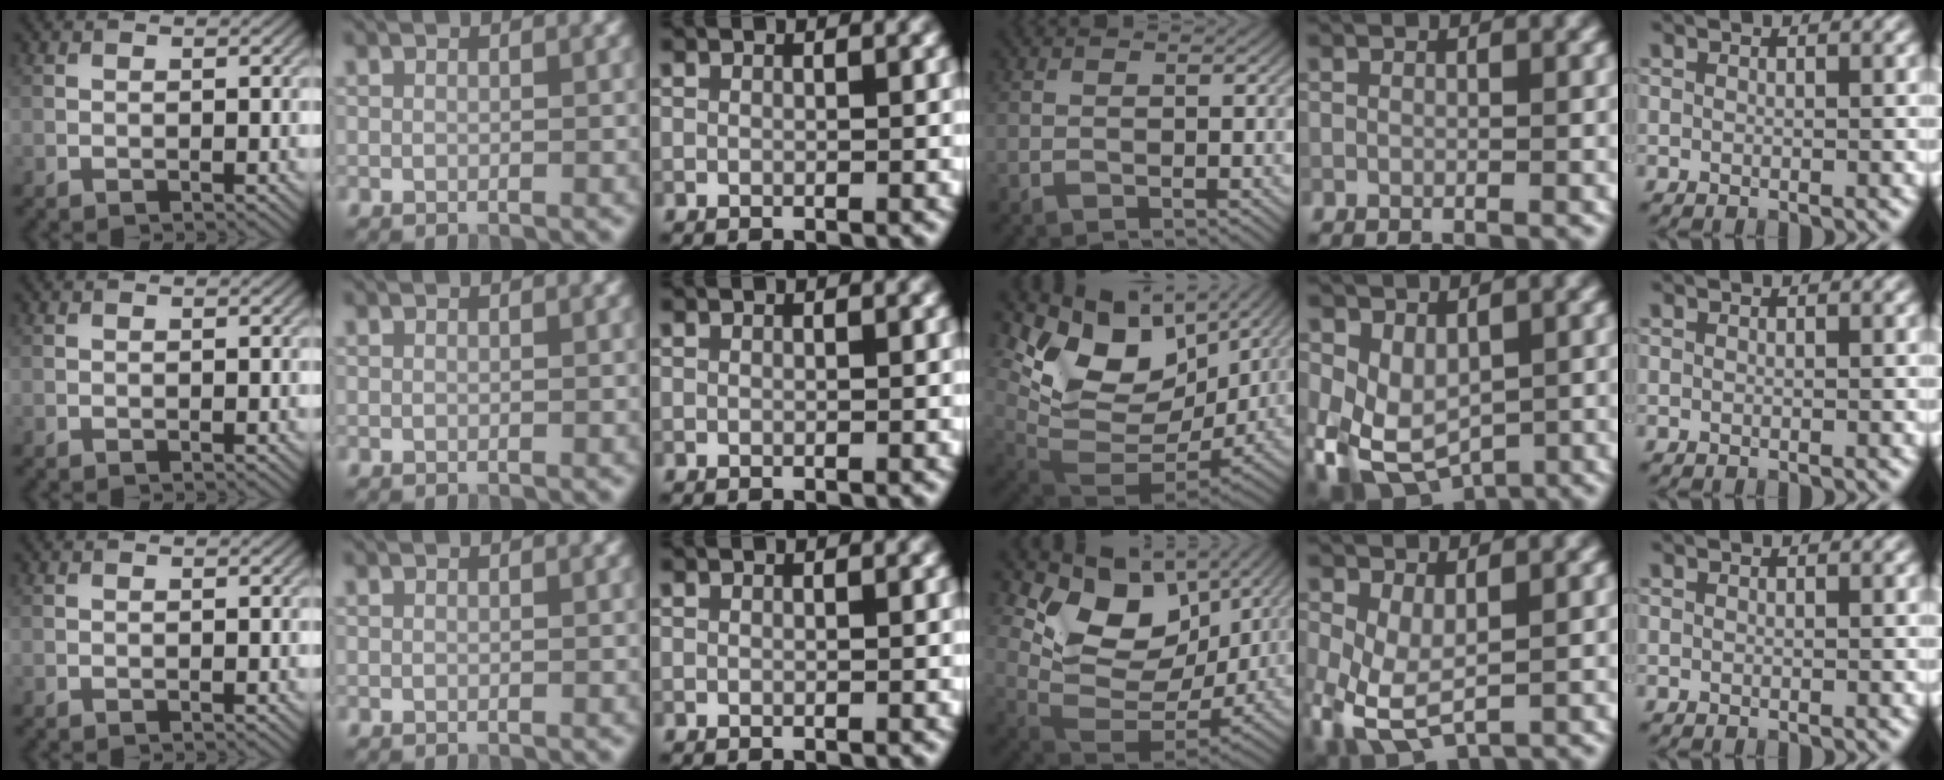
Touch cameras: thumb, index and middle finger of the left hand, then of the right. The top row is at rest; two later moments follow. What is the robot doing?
{"motion": "lift_and_place", "object": "coin"}